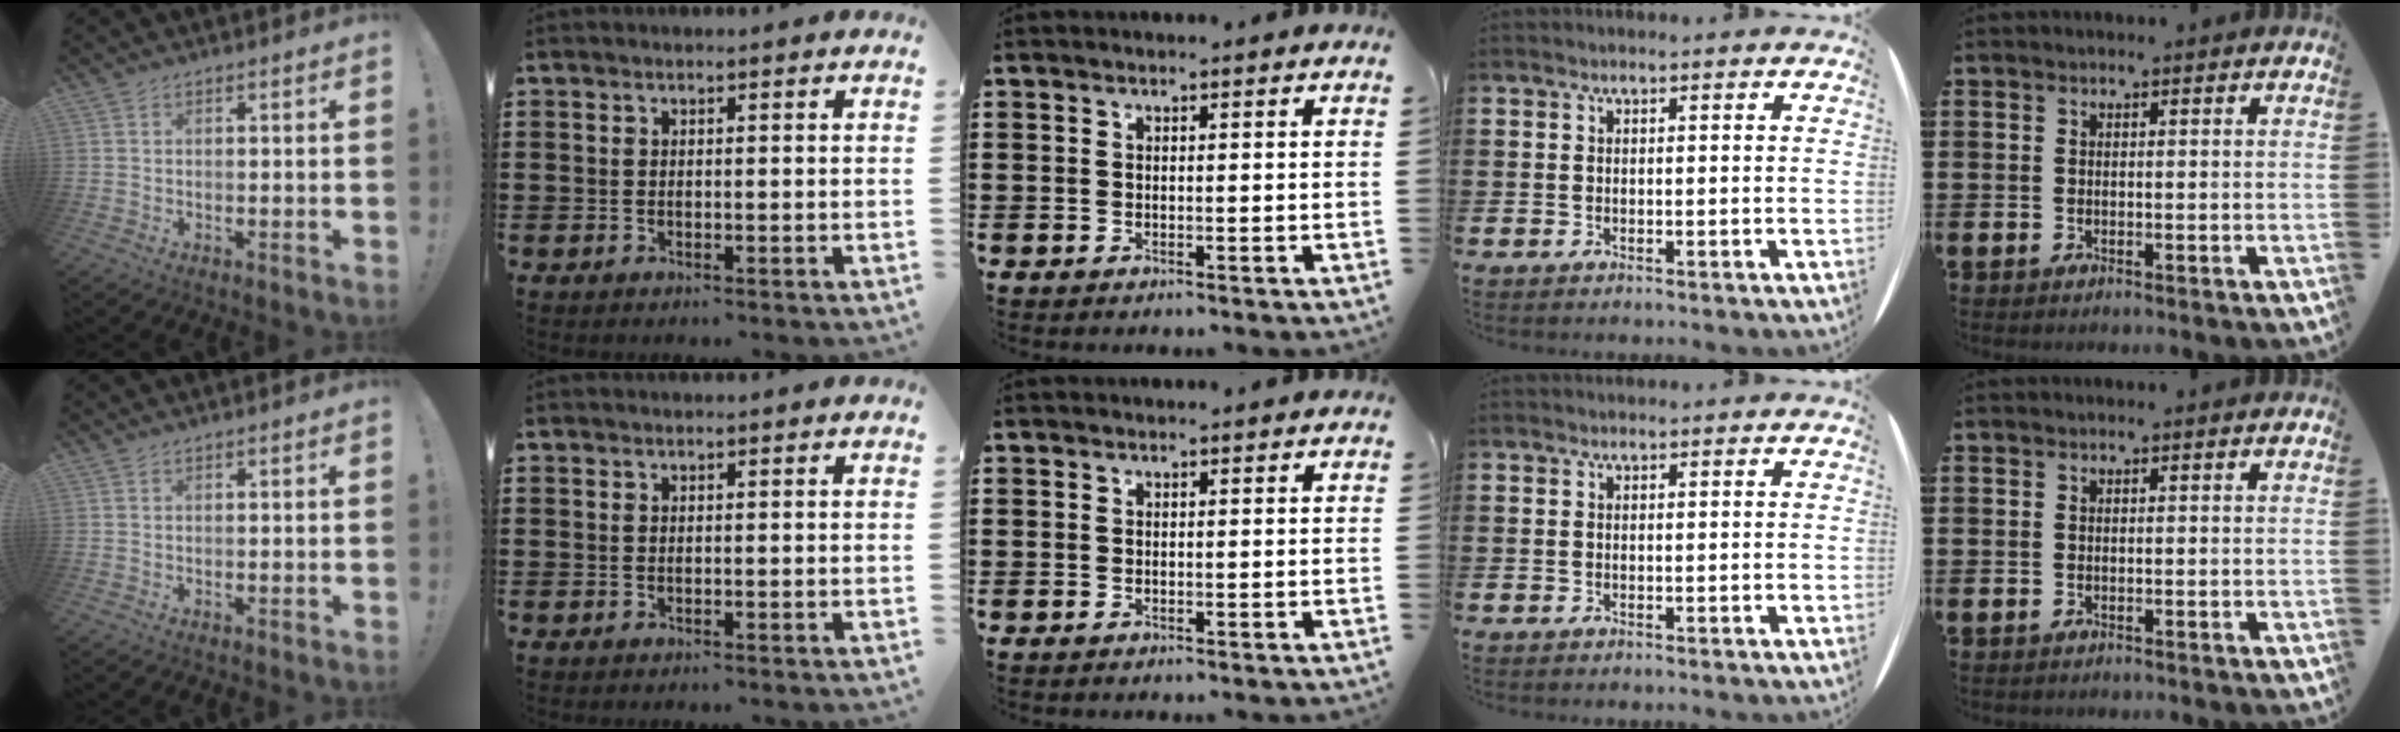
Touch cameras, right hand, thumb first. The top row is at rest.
{}